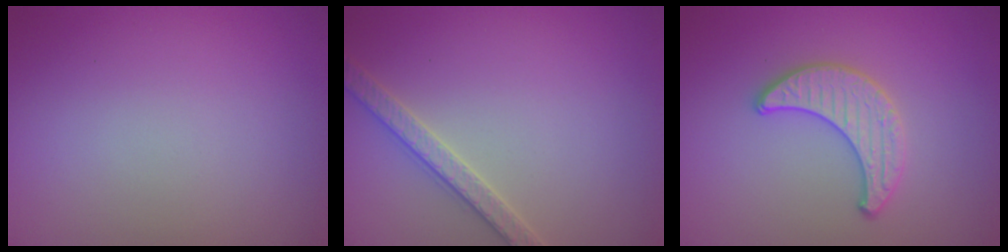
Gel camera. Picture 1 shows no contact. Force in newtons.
{"total": 2.7, "press": 2.7, "slide": 0.1}
{"total": 2.4, "press": 2.4, "slide": 0.1}